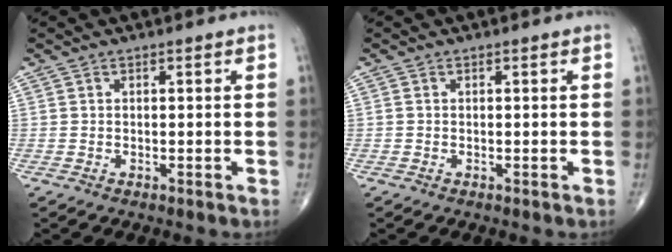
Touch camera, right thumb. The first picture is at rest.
{"total": 0.0}